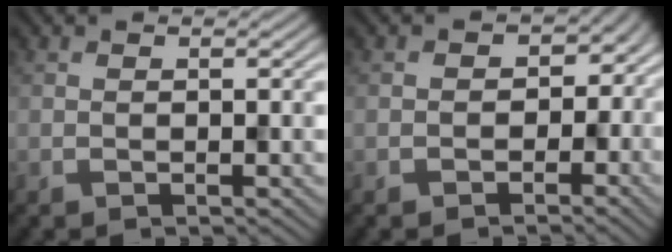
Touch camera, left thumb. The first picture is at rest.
{"total": 3.7, "force": [-1.1, 3.2, 1.6], "torque": [-0.001, -0.003, -0.020]}